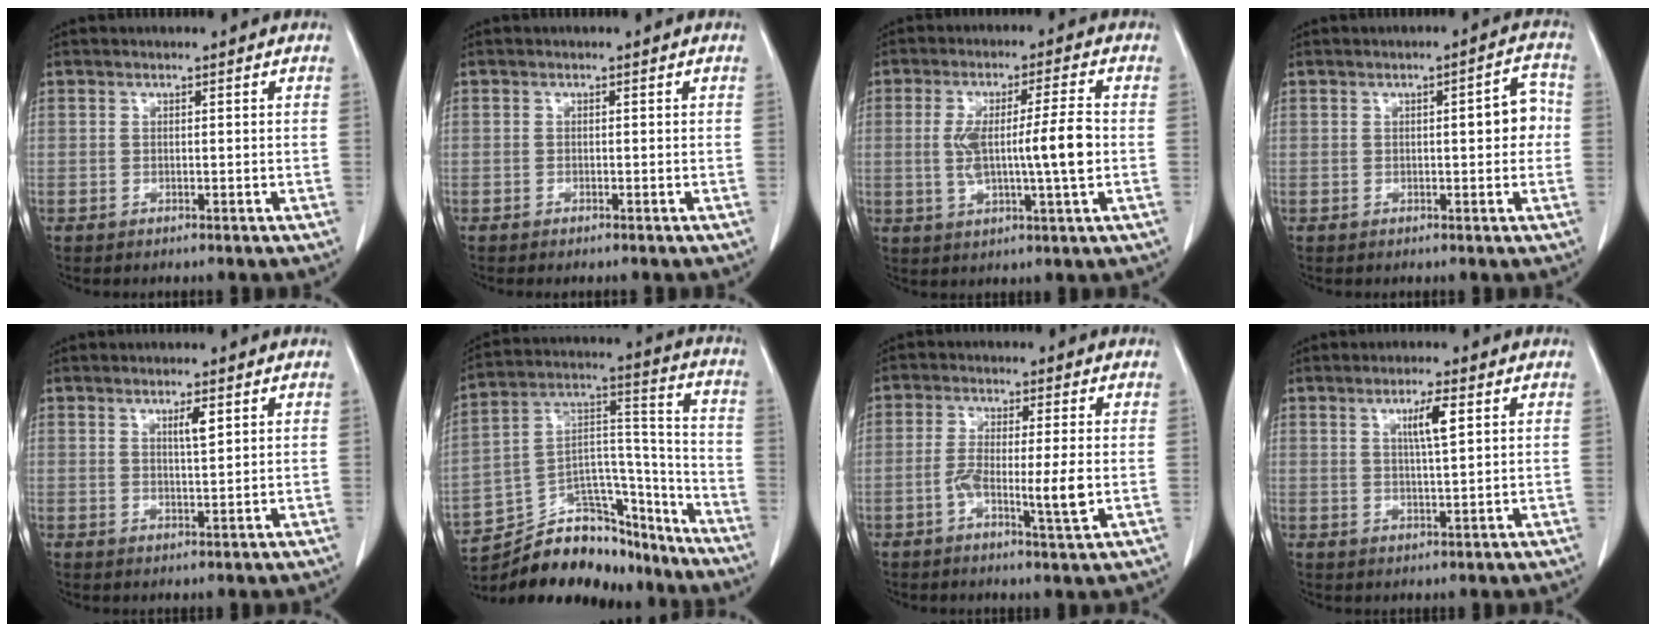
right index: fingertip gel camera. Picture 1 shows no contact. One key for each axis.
{"total": 0.6, "fx": -0.5, "fy": 0.0, "fz": 0.3, "tx": -0.010, "ty": -0.002, "tz": -0.008}
{"total": 9.8, "fx": -0.5, "fy": 0.3, "fz": 9.8, "tx": -0.177, "ty": 0.007, "tz": -0.007}
{"total": 4.6, "fx": 0.1, "fy": 1.4, "fz": 4.4, "tx": -0.050, "ty": 0.015, "tz": -0.003}
{"total": 2.5, "fx": 1.2, "fy": 0.2, "fz": 2.1, "tx": -0.039, "ty": -0.003, "tz": 0.021}
{"total": 22.3, "fx": -19.5, "fy": 7.4, "fz": 7.8, "tx": -0.134, "ty": 0.037, "tz": -0.312}
{"total": 6.9, "fx": -1.6, "fy": 0.4, "fz": 6.7, "tx": -0.118, "ty": -0.007, "tz": -0.030}
{"total": 4.3, "fx": 1.6, "fy": 0.1, "fz": 4.0, "tx": -0.068, "ty": -0.002, "tz": 0.027}